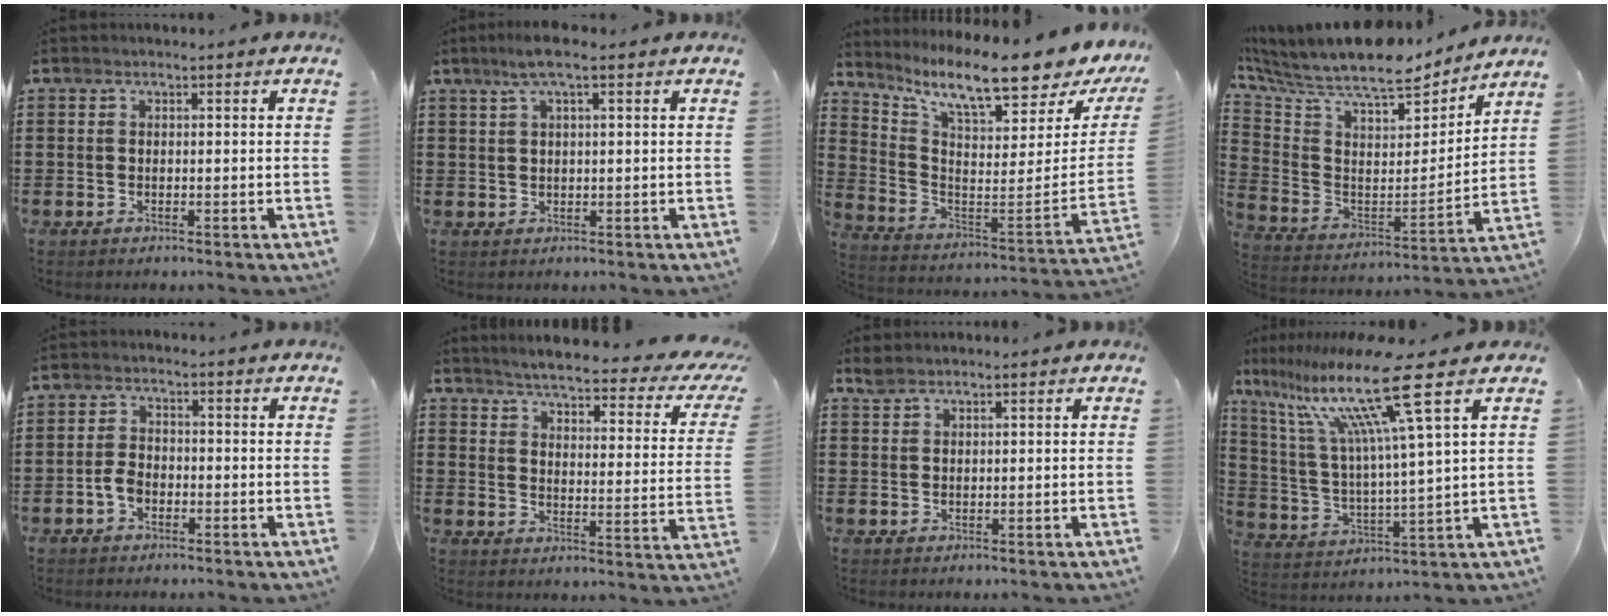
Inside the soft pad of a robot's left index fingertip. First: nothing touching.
{"total": 3.8, "force": [2.0, 0.4, 3.2], "torque": [-0.064, 0.003, 0.035]}
{"total": 11.4, "force": [8.4, 1.0, 7.6], "torque": [-0.153, -0.070, 0.133]}
{"total": 10.3, "force": [9.1, 2.2, 4.2], "torque": [-0.117, -0.073, 0.156]}
{"total": 3.1, "force": [-1.0, 1.9, 2.1], "torque": [-0.055, -0.002, -0.023]}
{"total": 4.3, "force": [3.7, 0.0, 2.3], "torque": [-0.063, -0.028, 0.055]}
{"total": 1.9, "force": [1.7, 0.5, 0.6], "torque": [-0.016, 0.001, 0.033]}
{"total": 15.1, "force": [9.3, 0.2, 11.9], "torque": [-0.240, -0.046, 0.141]}